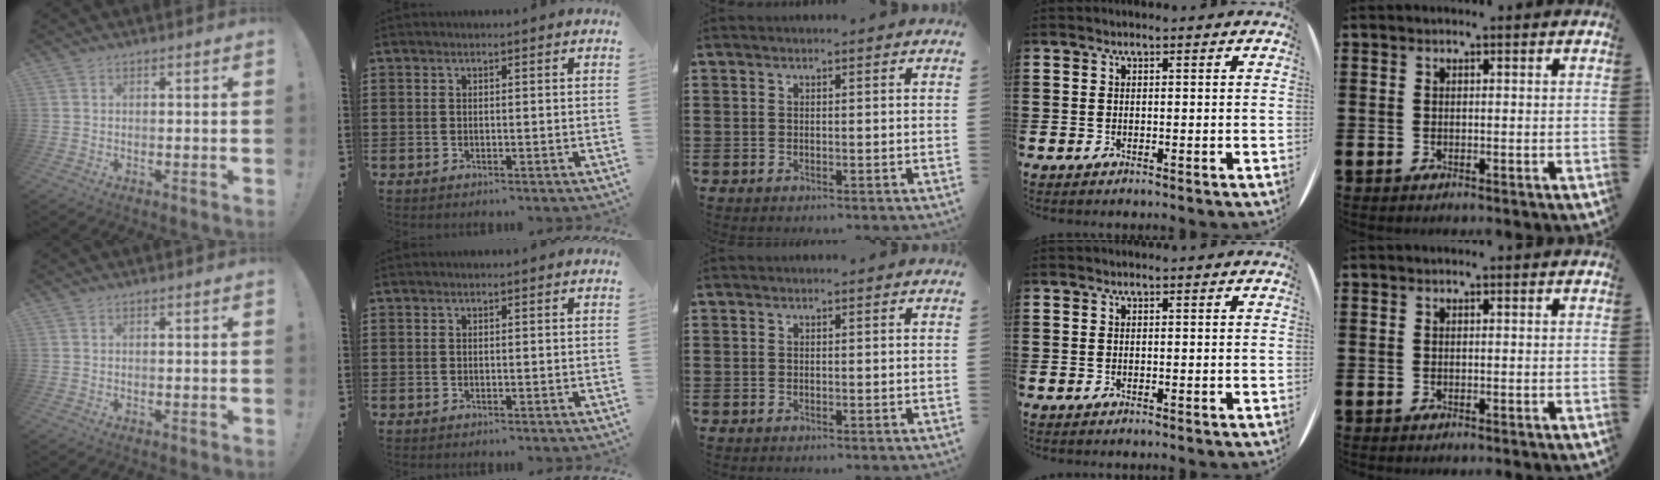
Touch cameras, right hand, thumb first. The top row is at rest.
{}